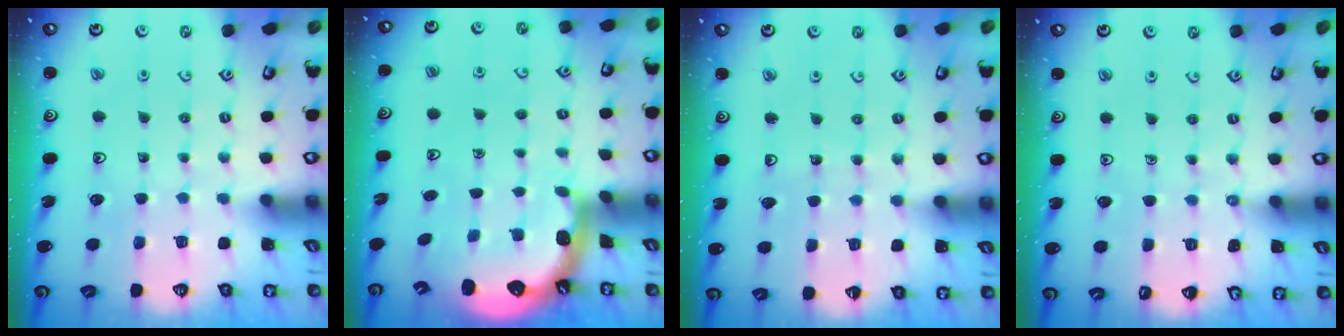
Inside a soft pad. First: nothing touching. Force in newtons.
{"total": 1.5, "press": 1.4, "slide": 0.6}
{"total": 3.5, "press": 3.4, "slide": 0.3}
{"total": 2.5, "press": 2.5, "slide": 0.4}